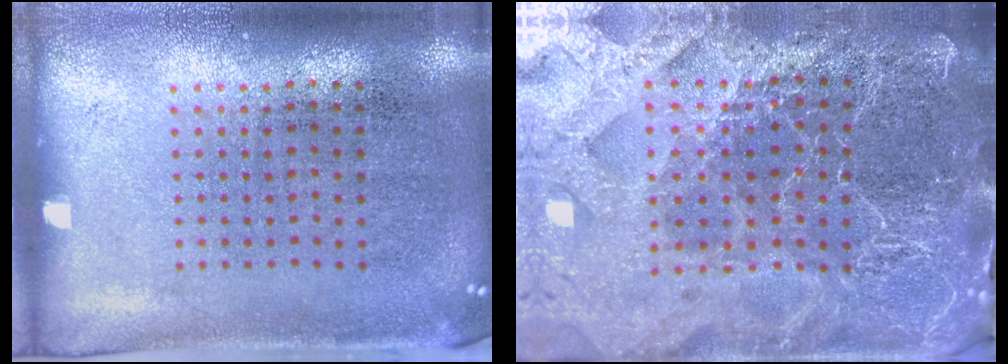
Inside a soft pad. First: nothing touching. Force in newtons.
{"total": 4.9, "press": 4.4, "slide": 2.1}